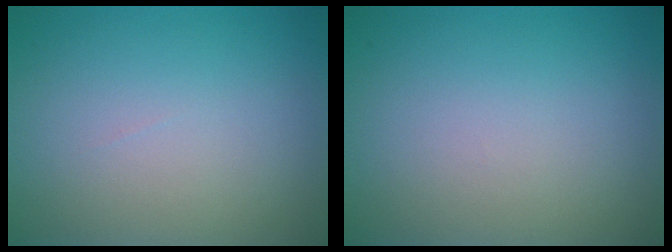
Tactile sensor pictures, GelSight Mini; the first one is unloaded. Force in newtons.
{"total": 0.0}